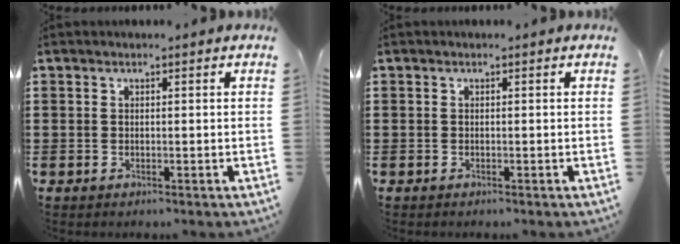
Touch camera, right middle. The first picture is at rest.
{"total": 0.0}